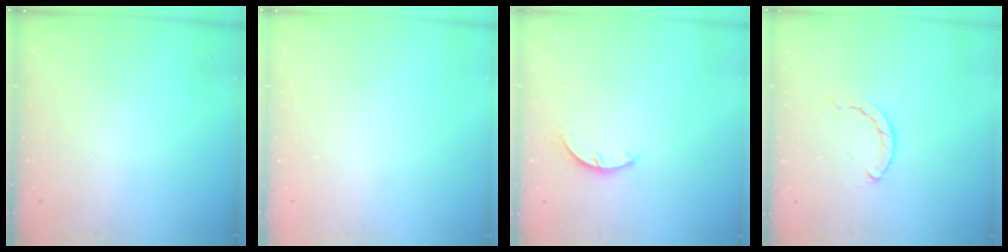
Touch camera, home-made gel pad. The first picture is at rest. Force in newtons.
{"total": 0.0}
{"total": 2.9, "press": 2.9, "slide": 0.4}
{"total": 1.7, "press": 1.6, "slide": 0.3}